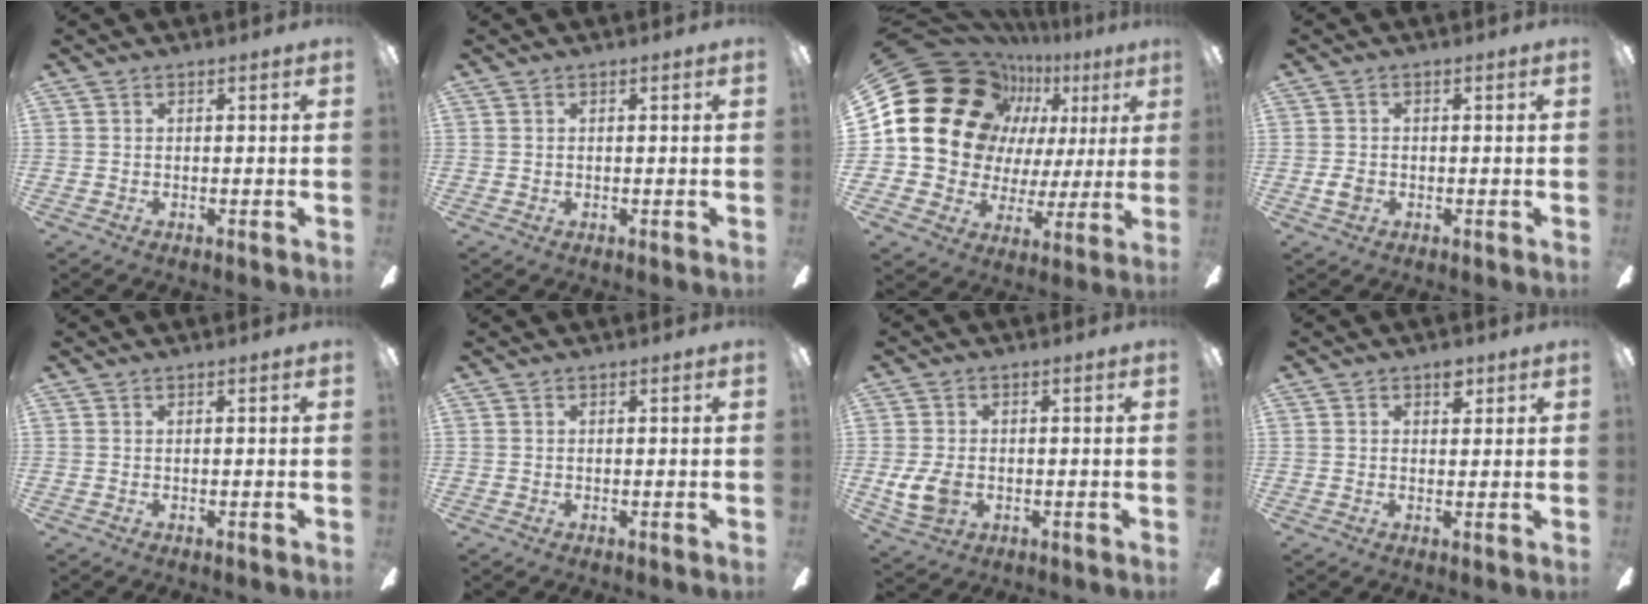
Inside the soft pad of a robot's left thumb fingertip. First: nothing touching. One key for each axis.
{"total": 0.7, "fx": 0.2, "fy": 0.7, "fz": 0.2, "tx": -0.004, "ty": 0.005, "tz": 0.003}
{"total": 23.8, "fx": 9.3, "fy": 18.5, "fz": 11.6, "tx": -0.218, "ty": -0.047, "tz": 0.198}
{"total": 2.8, "fx": -0.5, "fy": 2.4, "fz": 1.4, "tx": -0.023, "ty": 0.007, "tz": -0.009}
{"total": 0.0}
{"total": 0.0}
{"total": 7.3, "fx": -1.2, "fy": 5.4, "fz": 4.7, "tx": -0.101, "ty": 0.005, "tz": -0.022}
{"total": 3.6, "fx": 1.7, "fy": 2.4, "fz": 2.0, "tx": -0.011, "ty": -0.004, "tz": 0.024}